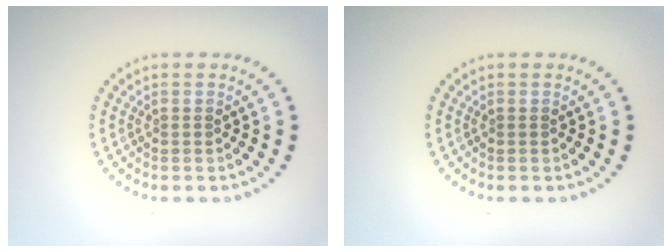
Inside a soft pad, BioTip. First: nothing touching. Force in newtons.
{"total": 0.0}